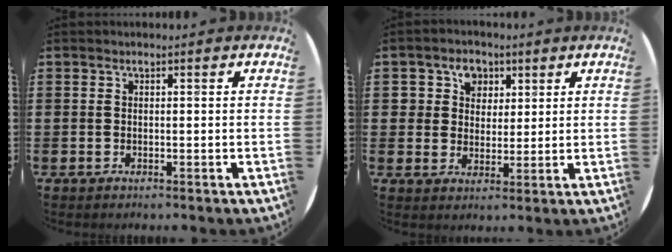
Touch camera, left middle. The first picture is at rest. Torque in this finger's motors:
{"motor_torque": [0.15, -0.11, 0.09, 0.02]}